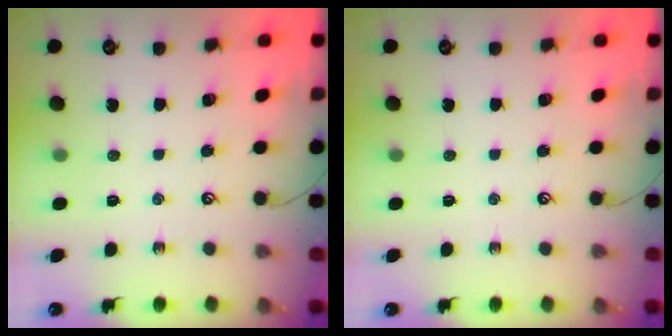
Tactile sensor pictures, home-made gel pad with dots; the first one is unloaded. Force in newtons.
{"total": 0.0}